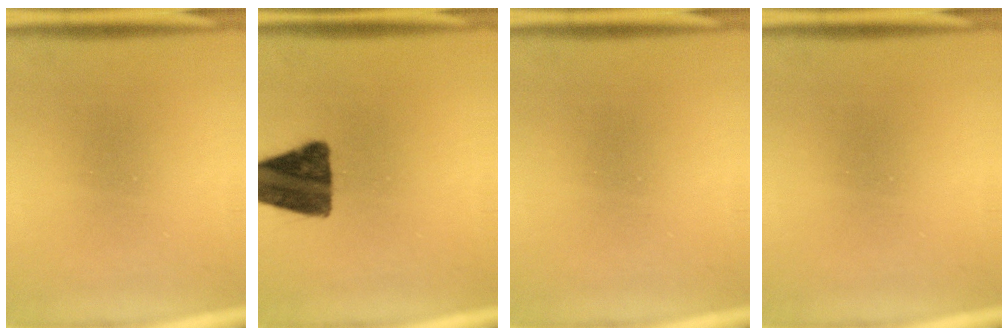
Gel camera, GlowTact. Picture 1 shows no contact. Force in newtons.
{"total": 14.6}
{"total": 0.0}
{"total": 0.0}